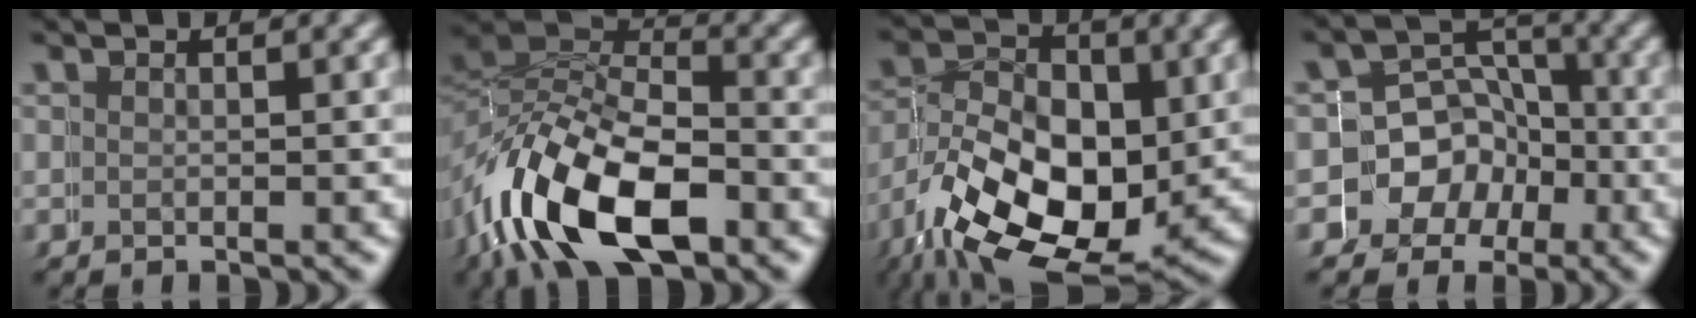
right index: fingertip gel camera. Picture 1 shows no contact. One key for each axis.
{"total": 10.5, "fx": -3.8, "fy": 6.9, "fz": 7.0, "tx": -0.145, "ty": -0.037, "tz": -0.054}
{"total": 11.9, "fx": -3.5, "fy": 8.7, "fz": 7.3, "tx": -0.150, "ty": -0.051, "tz": -0.033}
{"total": 7.9, "fx": -1.6, "fy": 7.7, "fz": 0.3, "tx": -0.004, "ty": -0.015, "tz": -0.038}